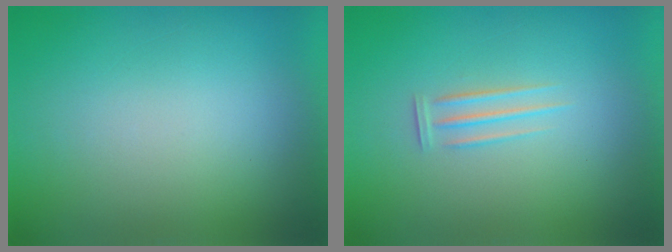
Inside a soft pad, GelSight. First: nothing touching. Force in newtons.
{"total": 1.3}